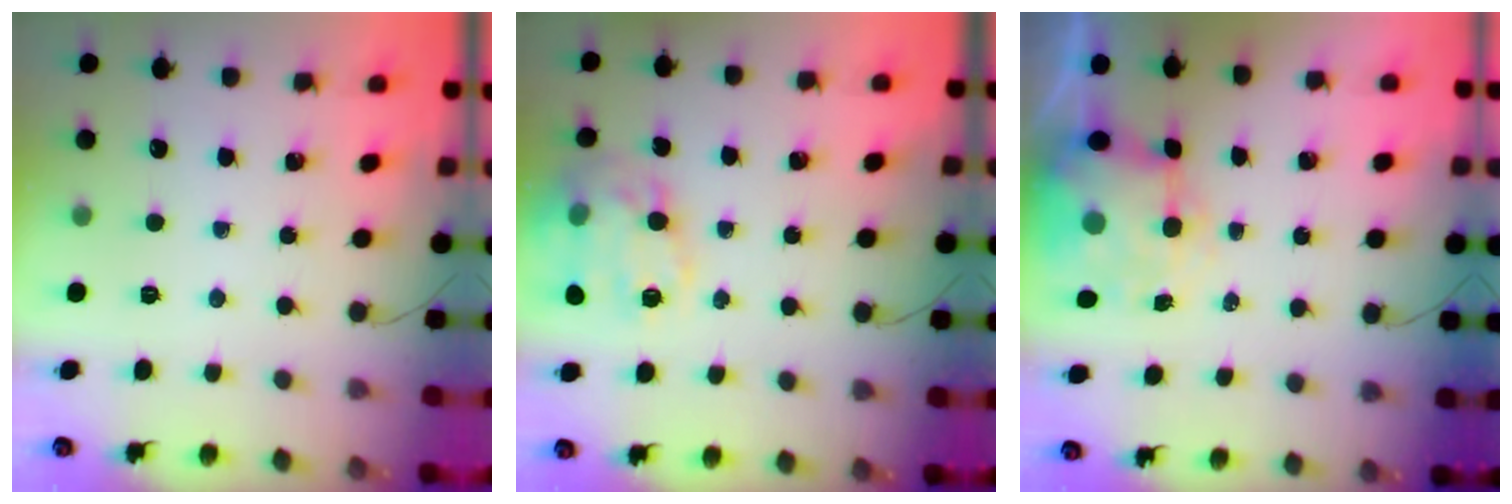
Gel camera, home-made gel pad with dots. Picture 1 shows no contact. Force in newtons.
{"total": 17.9, "press": 17.8, "slide": 1.7}
{"total": 7.1, "press": 6.9, "slide": 1.9}